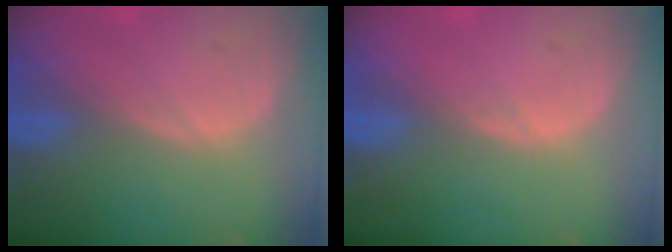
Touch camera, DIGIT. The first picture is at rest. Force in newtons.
{"total": 0.5, "press": 0.5, "slide": 0.0}